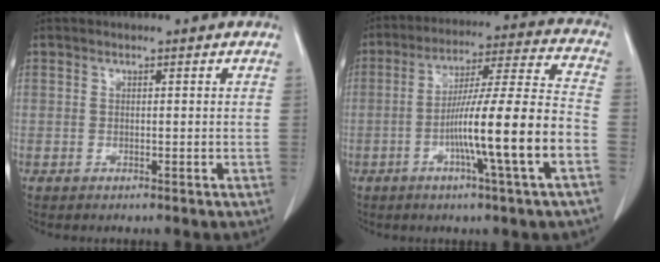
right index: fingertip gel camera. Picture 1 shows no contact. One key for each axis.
{"total": 15.9, "fx": -5.0, "fy": -0.9, "fz": 15.0, "tx": -0.254, "ty": 0.004, "tz": -0.087}